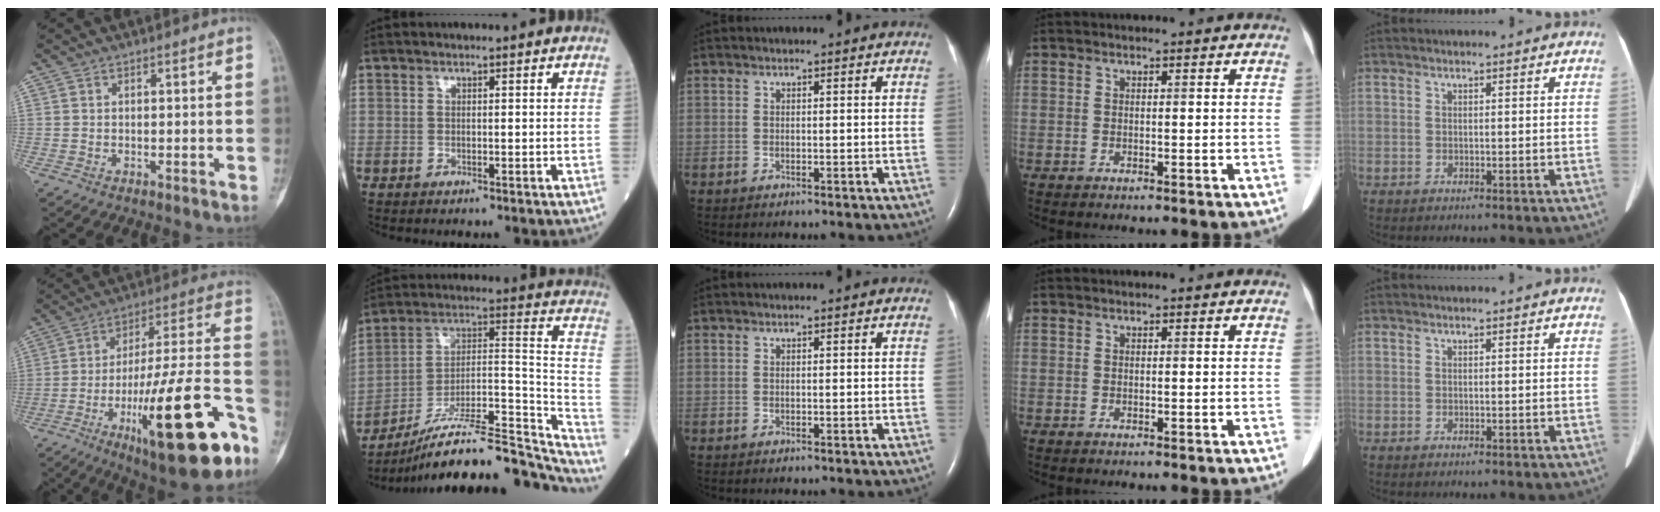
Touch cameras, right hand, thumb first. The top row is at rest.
{"thumb": {"total": 26.3, "force": [-12.1, 6.0, 22.6], "torque": [-0.330, 0.058, -0.179]}, "index": {"total": 26.4, "force": [-23.6, 4.1, 11.0], "torque": [-0.115, 0.035, -0.355]}}